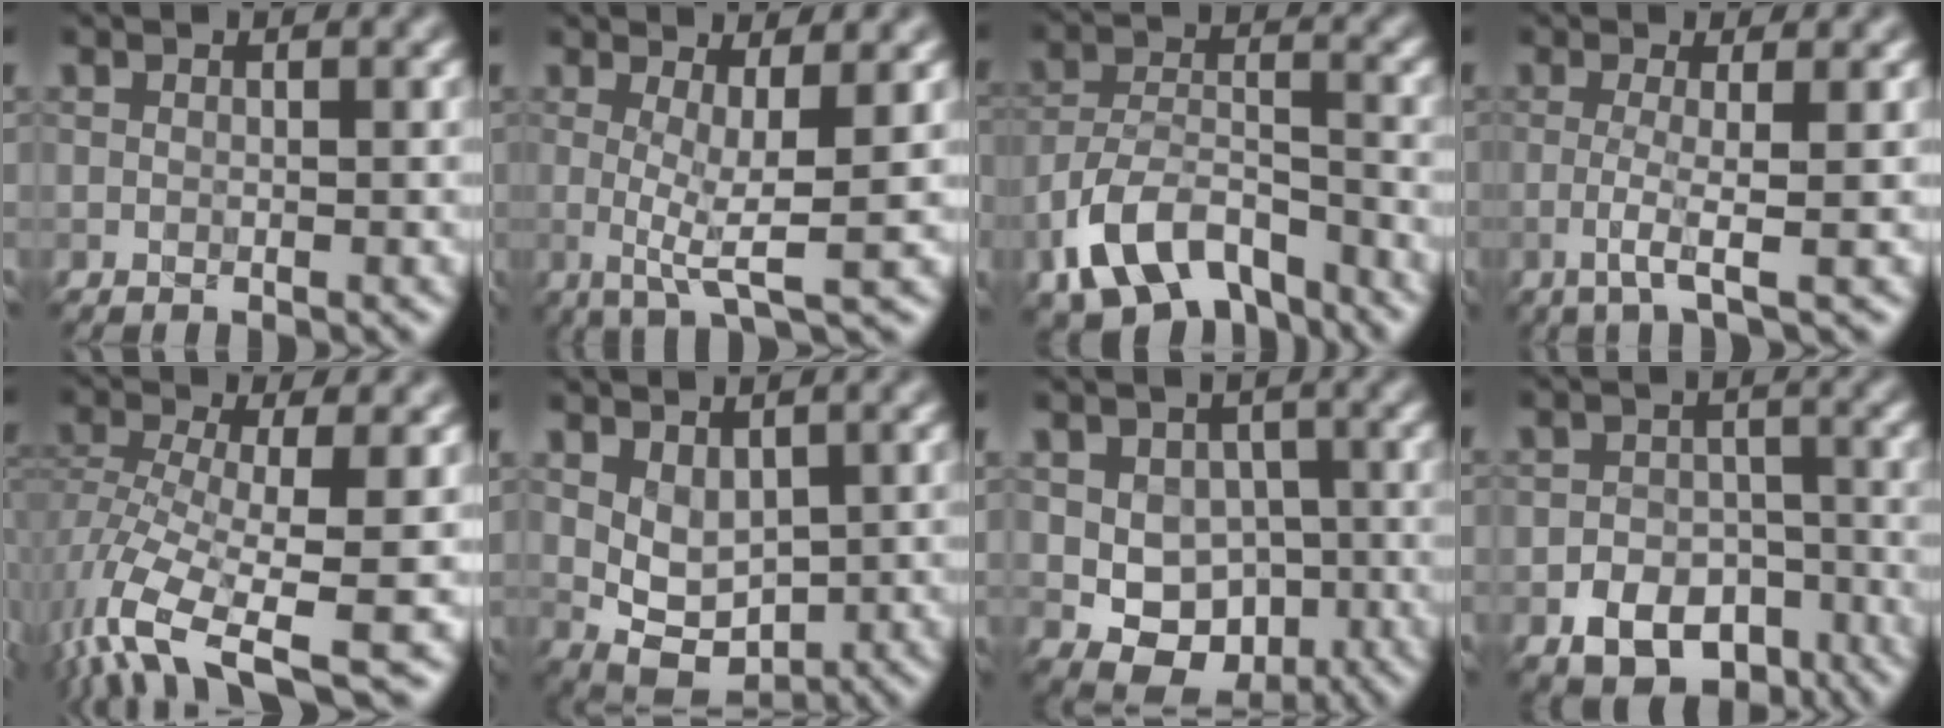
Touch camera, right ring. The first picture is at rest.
{"total": 4.2, "force": [0.4, 0.7, 4.2], "torque": [-0.074, -0.006, 0.002]}
{"total": 9.1, "force": [-5.6, 4.7, 5.4], "torque": [-0.100, -0.004, -0.108]}
{"total": 2.8, "force": [-0.7, 0.3, 2.7], "torque": [-0.053, -0.001, -0.025]}
{"total": 9.2, "force": [-4.5, 3.1, 7.3], "torque": [-0.153, -0.012, -0.089]}
{"total": 3.3, "force": [1.1, 2.3, 2.2], "torque": [-0.043, -0.009, 0.028]}
{"total": 6.3, "force": [-0.7, 5.3, 3.4], "torque": [-0.036, -0.003, -0.020]}
{"total": 7.2, "force": [-4.2, 4.9, 3.2], "torque": [-0.038, -0.003, -0.062]}